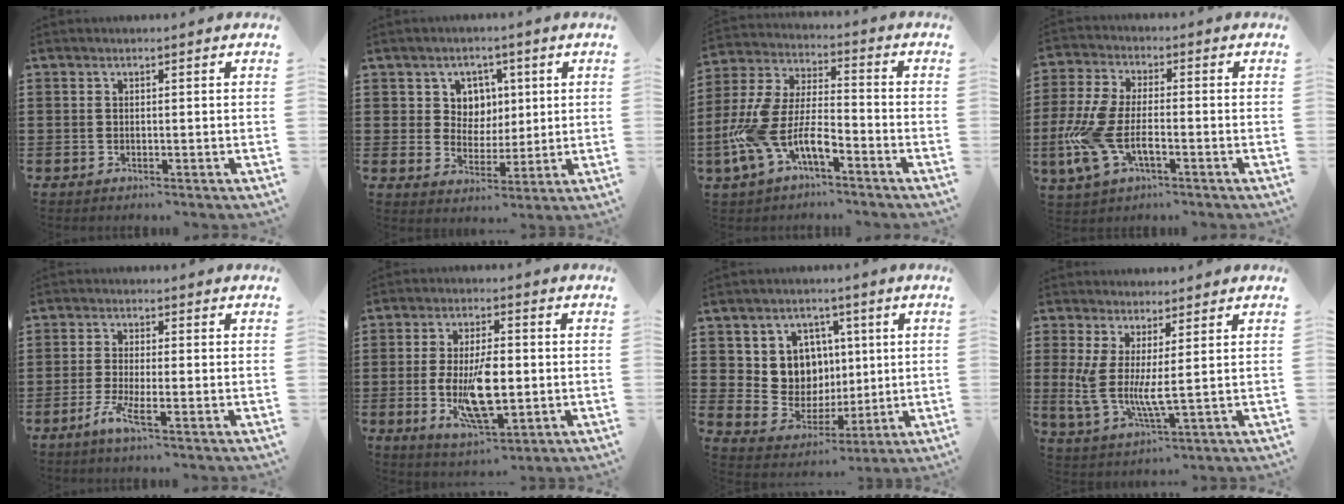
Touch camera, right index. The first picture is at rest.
{"total": 5.1, "force": [1.9, 4.5, 1.3], "torque": [-0.042, 0.009, 0.030]}
{"total": 9.6, "force": [-4.7, 3.8, 7.4], "torque": [-0.200, -0.018, -0.100]}
{"total": 8.7, "force": [-2.5, 4.3, 7.2], "torque": [-0.188, -0.013, -0.052]}
{"total": 4.2, "force": [-2.1, 0.6, 3.6], "torque": [-0.081, -0.009, -0.042]}
{"total": 10.3, "force": [-1.4, 4.0, 9.4], "torque": [-0.193, -0.014, -0.028]}
{"total": 8.3, "force": [2.3, 7.7, 2.3], "torque": [-0.073, -0.013, 0.048]}
{"total": 6.3, "force": [1.1, 1.2, 6.1], "torque": [-0.141, -0.016, 0.017]}